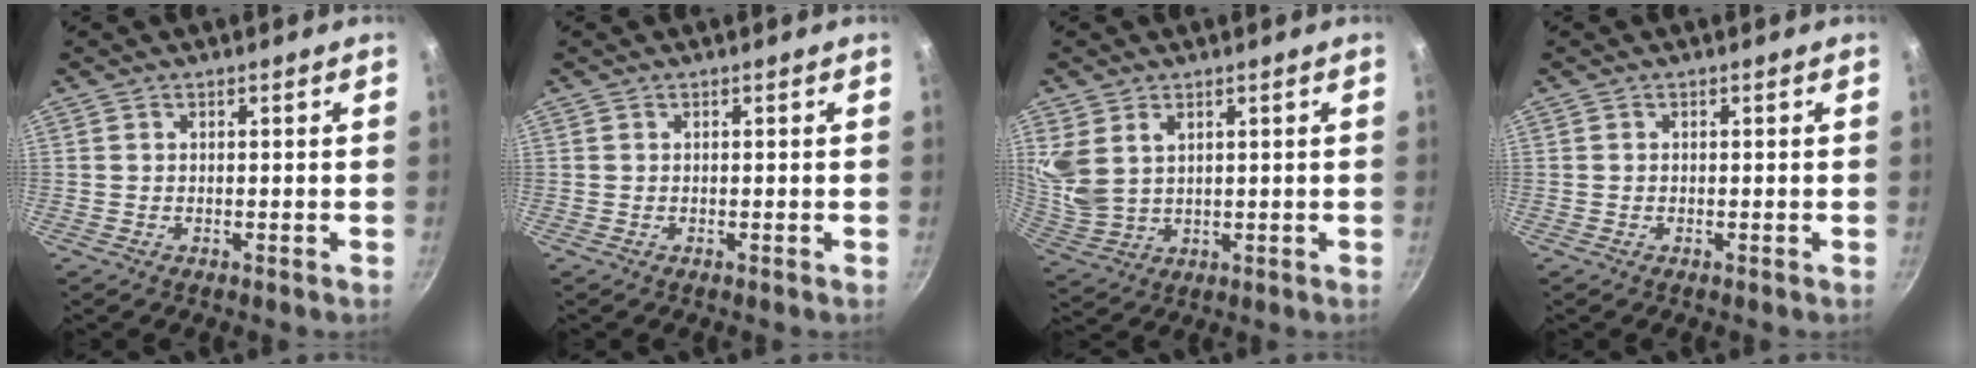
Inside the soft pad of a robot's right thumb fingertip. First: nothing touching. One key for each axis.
{"total": 0.0}
{"total": 7.6, "fx": 3.1, "fy": 5.0, "fz": 4.8, "tx": -0.087, "ty": -0.024, "tz": 0.076}
{"total": 0.0}